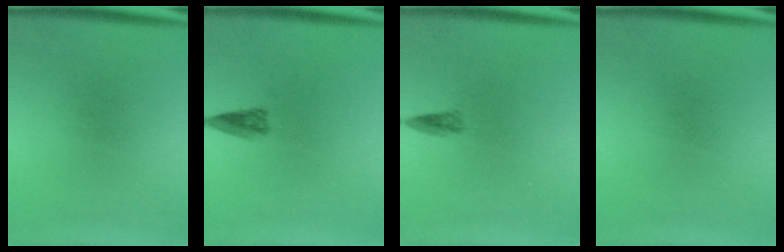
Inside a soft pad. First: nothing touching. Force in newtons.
{"total": 2.0}
{"total": 1.3}
{"total": 0.0}